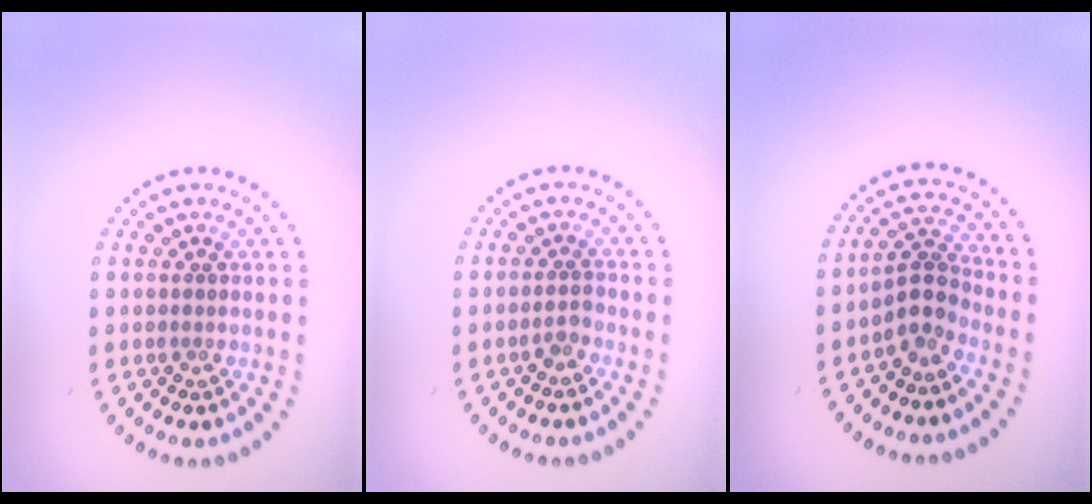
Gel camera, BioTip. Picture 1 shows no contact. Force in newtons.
{"total": 1.1, "press": 0.9, "slide": 0.7}
{"total": 2.7, "press": 2.1, "slide": 1.7}